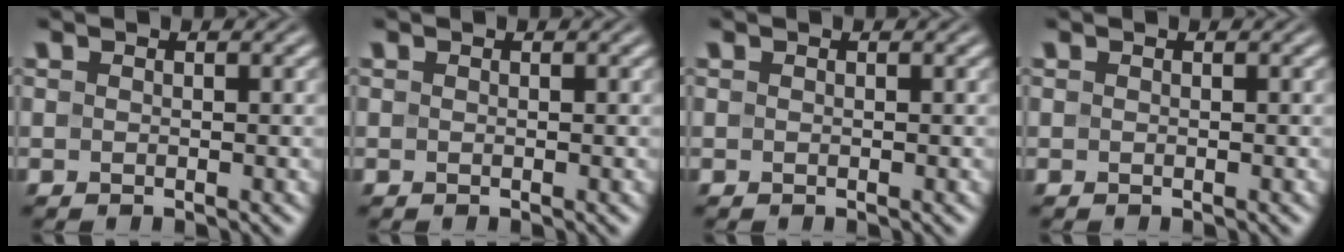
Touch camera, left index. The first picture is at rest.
{"total": 0.0}
{"total": 0.0}
{"total": 0.0}